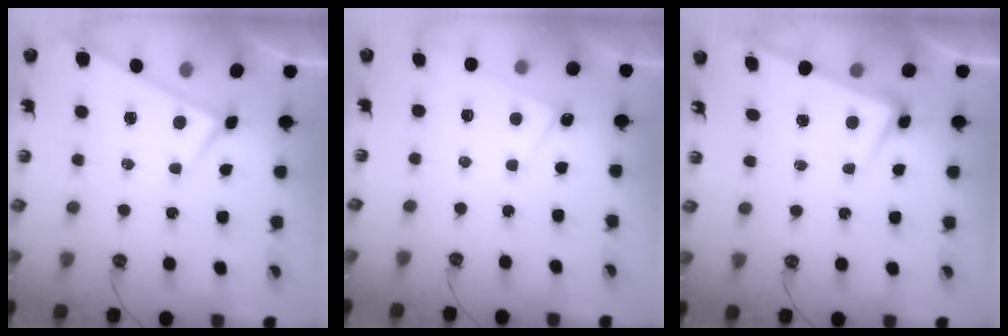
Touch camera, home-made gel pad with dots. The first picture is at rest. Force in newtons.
{"total": 1.3, "press": 1.3, "slide": 0.3}
{"total": 2.9, "press": 2.8, "slide": 0.9}